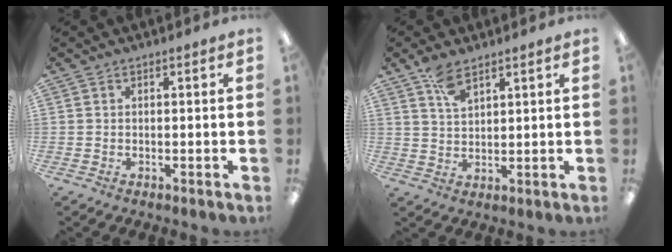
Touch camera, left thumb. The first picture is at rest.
{"total": 5.6, "force": [4.0, 2.2, 3.2], "torque": [-0.057, -0.014, 0.073]}